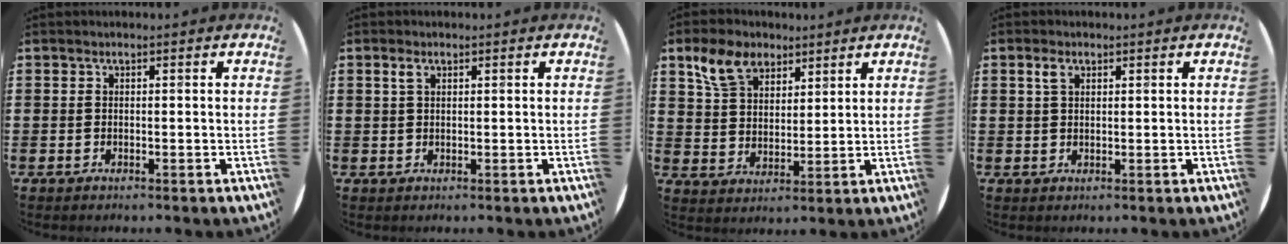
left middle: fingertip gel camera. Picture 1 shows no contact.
{"total": 1.0, "force": [0.5, 0.5, 0.6], "torque": [-0.005, 0.002, 0.007]}
{"total": 7.0, "force": [4.9, 4.0, 2.9], "torque": [-0.067, 0.003, 0.092]}
{"total": 2.0, "force": [1.2, 1.0, 1.2], "torque": [-0.018, 0.002, 0.020]}